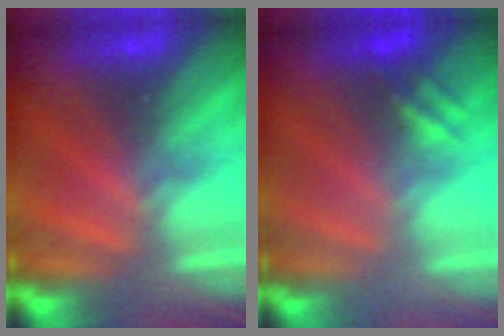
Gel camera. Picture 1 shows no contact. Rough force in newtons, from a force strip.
{"total": 2.6}